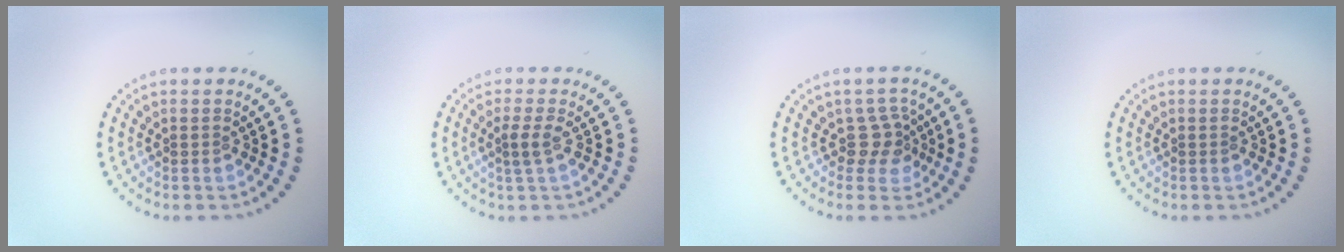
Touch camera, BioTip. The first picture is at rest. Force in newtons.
{"total": 1.5, "press": 1.2, "slide": 0.9}
{"total": 2.3, "press": 1.6, "slide": 1.6}
{"total": 0.0}